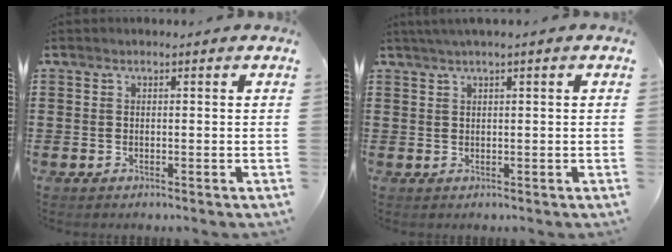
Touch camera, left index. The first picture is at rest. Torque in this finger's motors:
{"motor_torque": [1.08, -1.06, 0.29, 0.10]}